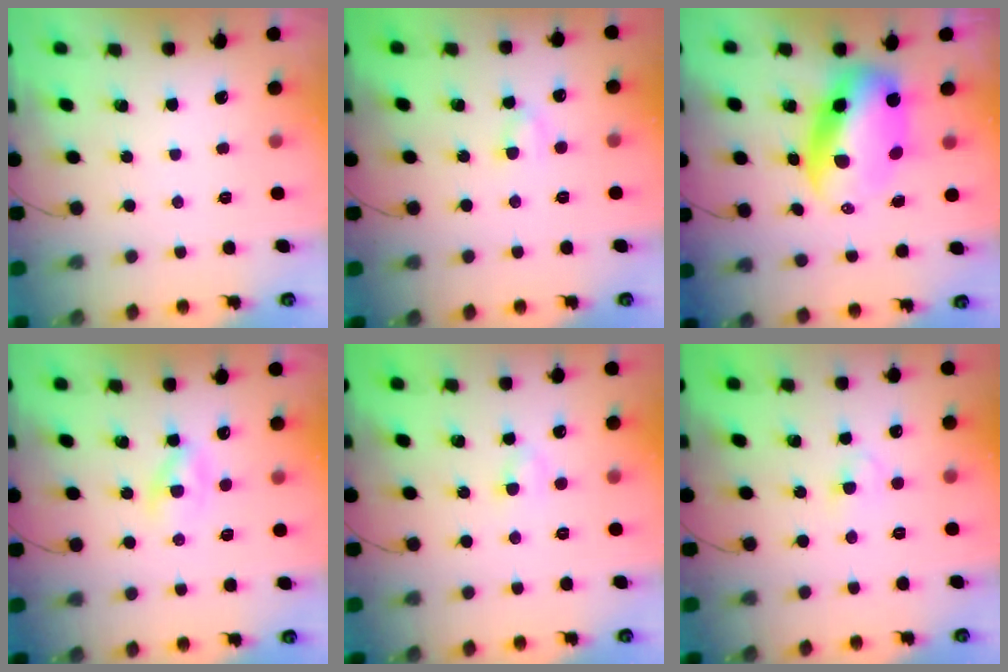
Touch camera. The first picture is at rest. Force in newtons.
{"total": 3.3, "press": 3.1, "slide": 1.3}
{"total": 10.9, "press": 10.5, "slide": 2.7}
{"total": 3.6, "press": 3.5, "slide": 0.9}
{"total": 2.8, "press": 2.6, "slide": 1.0}
{"total": 2.0, "press": 1.8, "slide": 0.9}